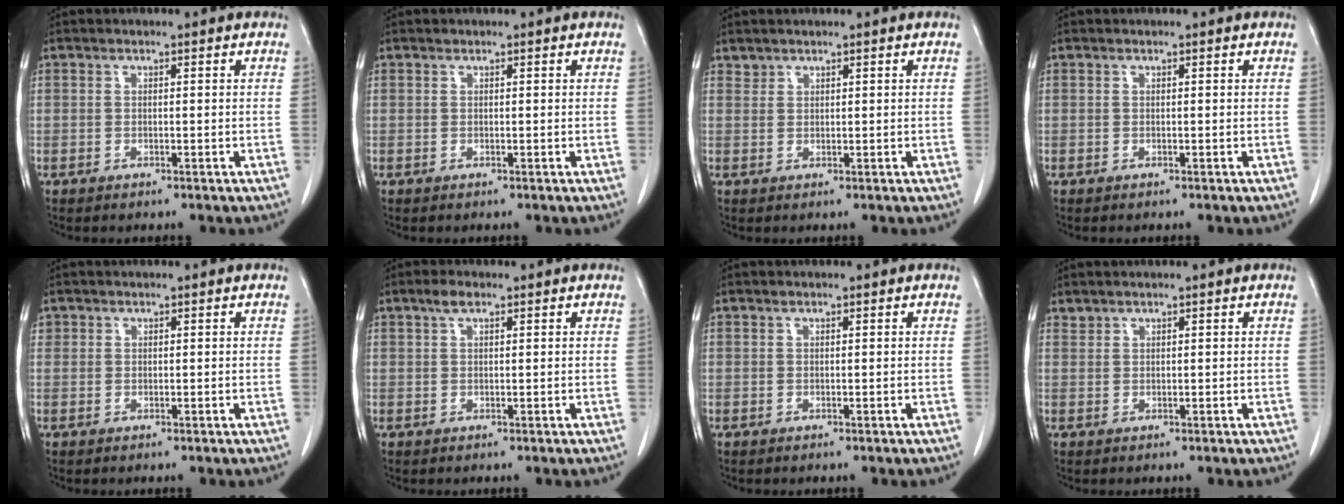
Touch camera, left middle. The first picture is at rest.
{"total": 0.0}
{"total": 0.9, "force": [0.9, 0.2, -0.1], "torque": [0.002, 0.001, 0.017]}
{"total": 0.0}
{"total": 0.9, "force": [0.5, 0.8, 0.1], "torque": [0.008, 0.009, 0.007]}
{"total": 2.0, "force": [1.3, 0.6, 1.4], "torque": [-0.030, 0.008, 0.026]}
{"total": 0.0}
{"total": 0.8, "force": [0.7, 0.1, -0.1], "torque": [-0.002, 0.002, 0.017]}